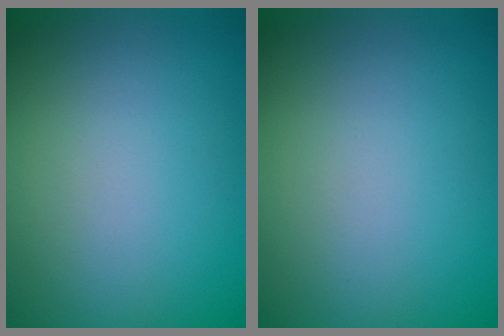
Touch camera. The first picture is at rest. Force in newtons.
{"total": 0.0}